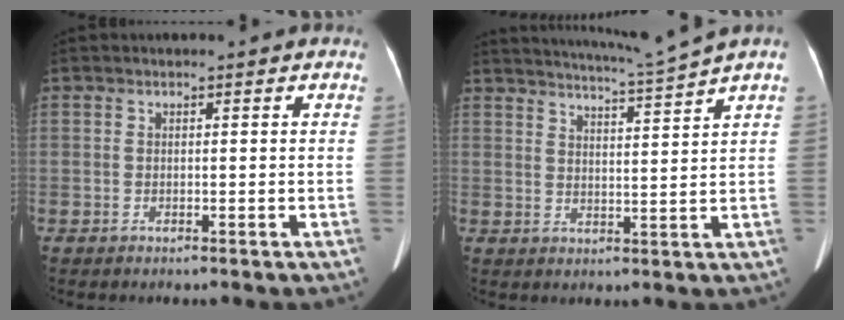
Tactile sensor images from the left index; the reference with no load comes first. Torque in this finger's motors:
{"motor_torque": [-0.93, -0.82, -0.55, -0.05]}